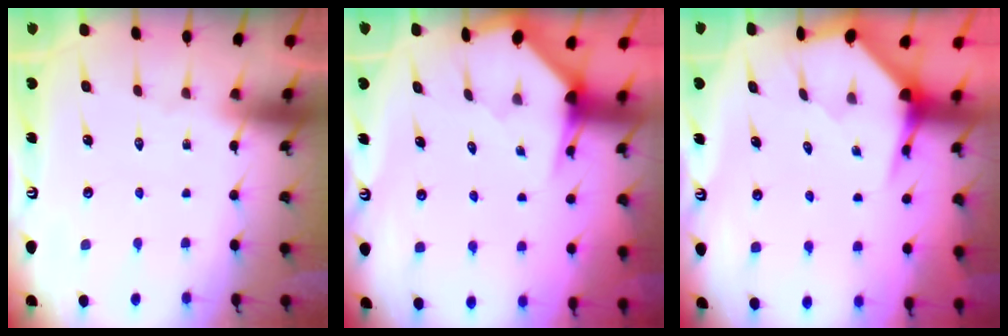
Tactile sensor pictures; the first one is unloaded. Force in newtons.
{"total": 3.5, "press": 3.5, "slide": 0.3}
{"total": 3.9, "press": 3.9, "slide": 0.5}